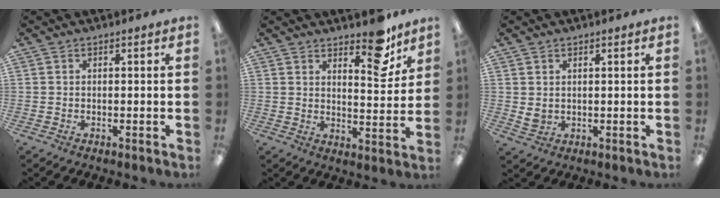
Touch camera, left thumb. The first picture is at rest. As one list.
[{"total": 10.7, "force": [7.9, 4.1, 5.9], "torque": [-0.057, -0.057, 0.131]}, {"total": 2.3, "force": [1.1, 1.8, 0.9], "torque": [-0.004, -0.006, 0.019]}]